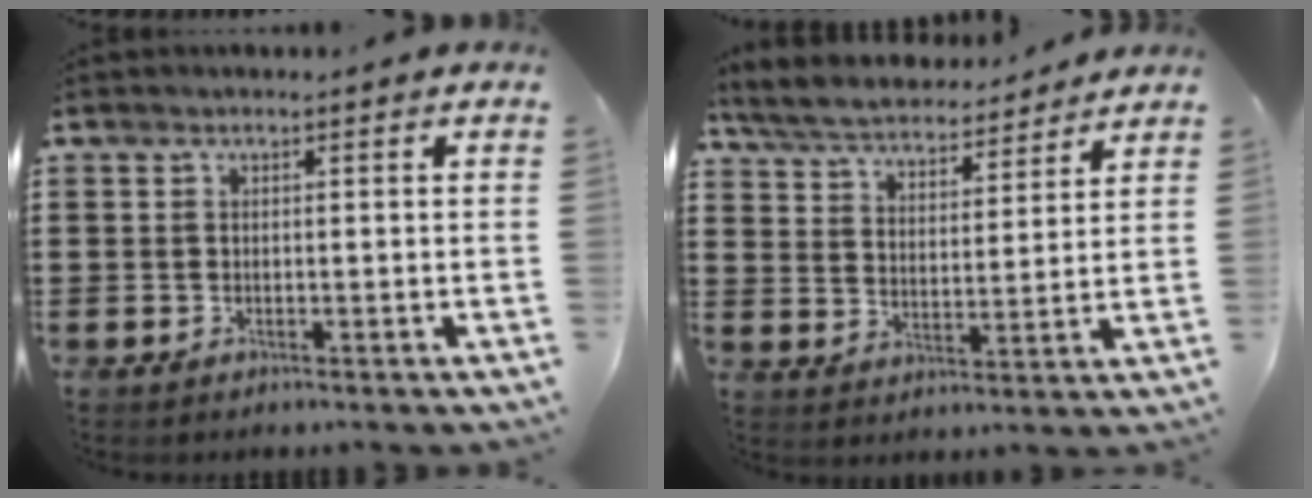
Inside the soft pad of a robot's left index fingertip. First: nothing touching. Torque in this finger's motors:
{"motor_torque": [2.14, 0.00, 0.26, 0.09]}